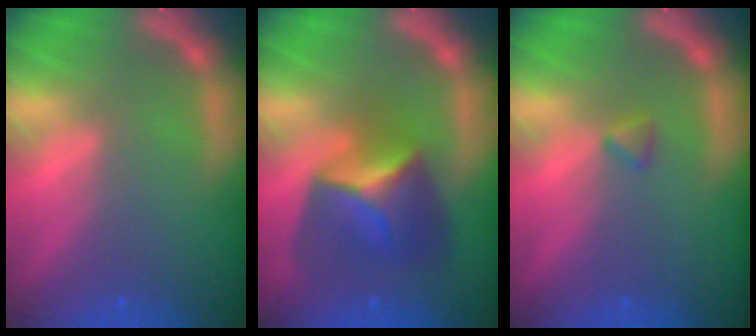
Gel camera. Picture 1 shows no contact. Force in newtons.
{"total": 6.9}
{"total": 0.9}